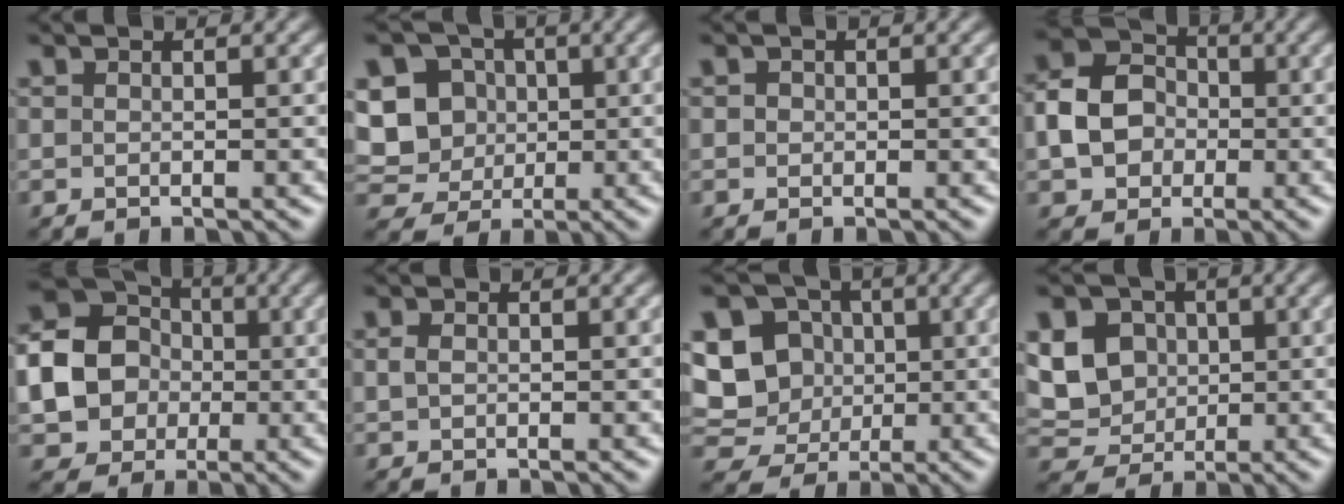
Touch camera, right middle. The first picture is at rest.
{"total": 10.5, "force": [1.8, 9.6, 4.1], "torque": [-0.111, 0.025, 0.030]}
{"total": 0.5, "force": [0.1, 0.5, 0.1], "torque": [0.000, -0.002, -0.001]}
{"total": 5.6, "force": [-0.8, 4.7, 2.9], "torque": [-0.058, 0.011, -0.025]}
{"total": 11.3, "force": [-0.5, 10.1, 5.1], "torque": [-0.129, 0.013, -0.035]}
{"total": 0.8, "force": [0.1, 0.6, 0.5], "torque": [-0.013, 0.001, 0.001]}
{"total": 11.5, "force": [2.0, 10.4, 4.4], "torque": [-0.121, 0.032, 0.029]}
{"total": 7.9, "force": [1.6, 6.6, 4.1], "torque": [-0.090, 0.025, 0.018]}